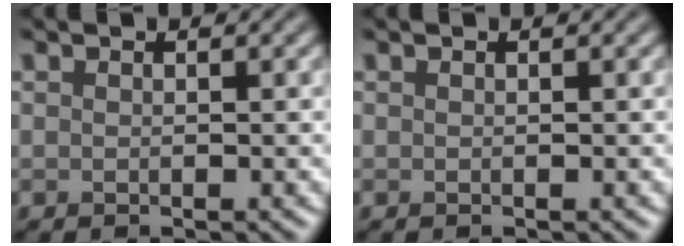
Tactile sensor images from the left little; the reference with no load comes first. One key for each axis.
{"total": 0.0}